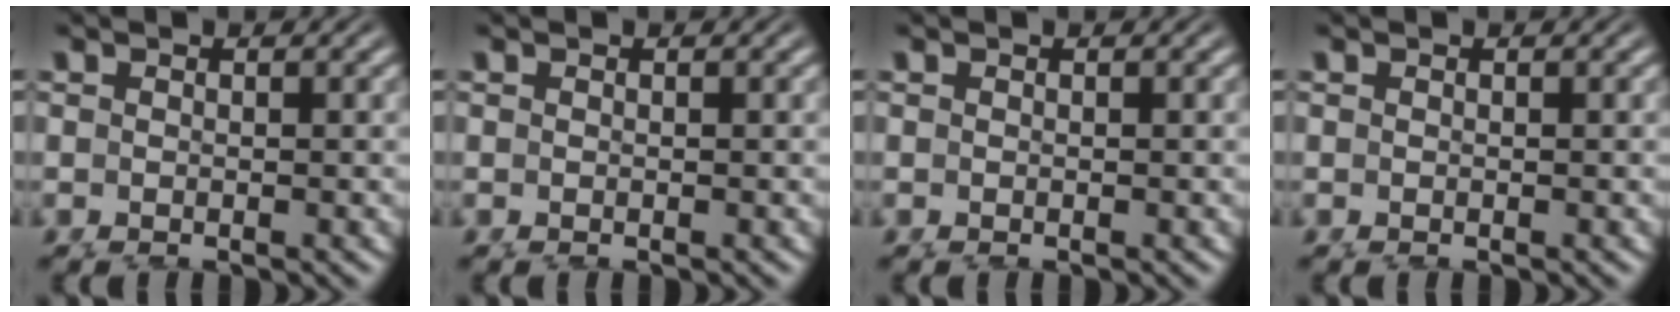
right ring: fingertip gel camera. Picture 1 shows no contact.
{"total": 0.0}
{"total": 0.0}
{"total": 0.0}